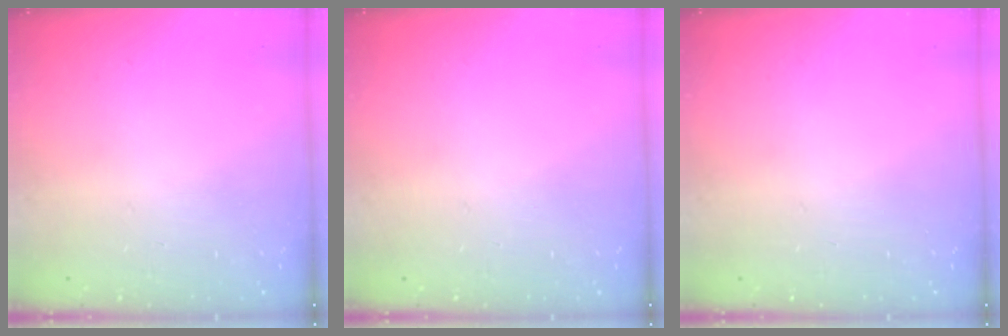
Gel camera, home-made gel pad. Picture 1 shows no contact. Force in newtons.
{"total": 0.0}
{"total": 0.0}